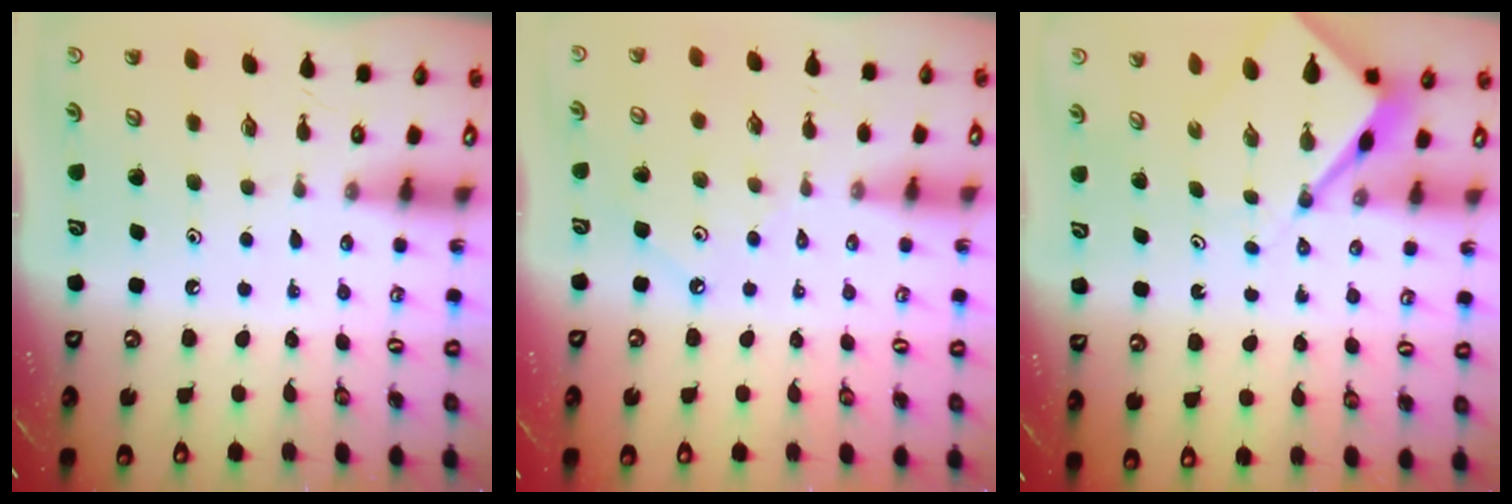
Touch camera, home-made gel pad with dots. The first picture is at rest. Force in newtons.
{"total": 2.8, "press": 2.8, "slide": 0.1}
{"total": 5.8, "press": 5.7, "slide": 0.5}